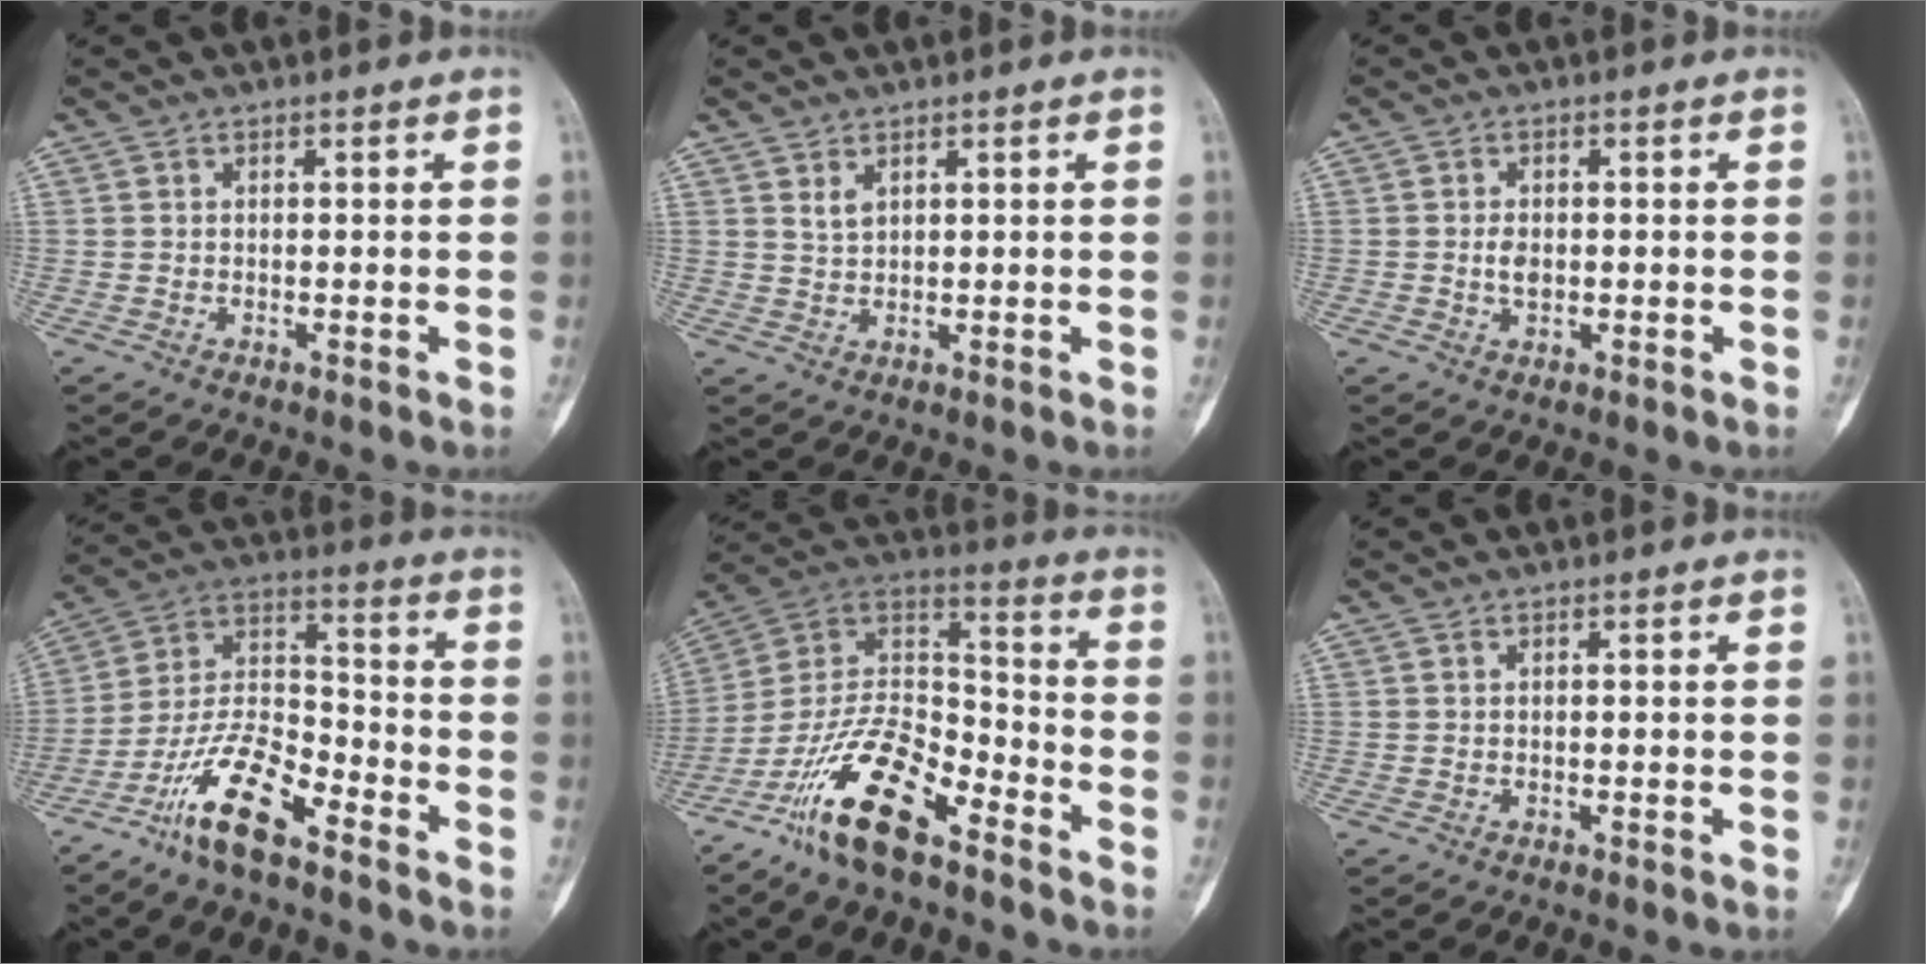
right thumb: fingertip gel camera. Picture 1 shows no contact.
{"total": 1.8, "force": [1.1, 0.8, 1.1], "torque": [-0.020, -0.006, 0.027]}
{"total": 2.3, "force": [-0.1, 1.5, 1.7], "torque": [-0.021, 0.003, -0.003]}
{"total": 13.6, "force": [-9.1, 4.4, 9.0], "torque": [-0.178, 0.066, -0.178]}
{"total": 17.8, "force": [-11.5, 6.7, 11.9], "torque": [-0.217, 0.077, -0.218]}
{"total": 0.0}